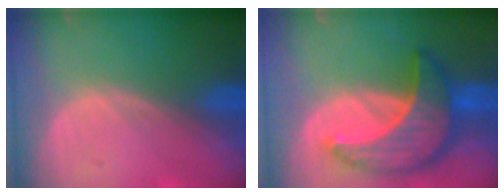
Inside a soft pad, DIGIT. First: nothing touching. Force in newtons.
{"total": 9.9, "press": 9.9, "slide": 0.8}